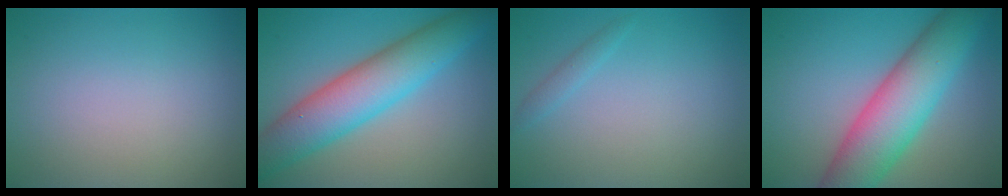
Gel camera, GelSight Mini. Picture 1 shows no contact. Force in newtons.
{"total": 7.1, "press": 7.1, "slide": 0.4}
{"total": 0.9, "press": 0.9, "slide": 0.0}
{"total": 9.2, "press": 9.2, "slide": 0.2}